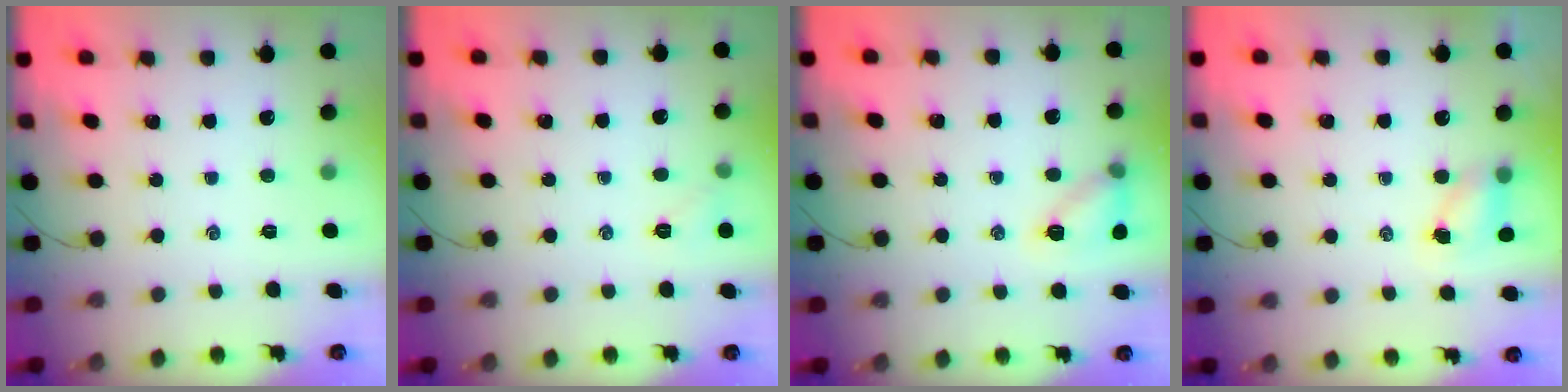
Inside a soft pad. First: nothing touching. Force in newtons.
{"total": 4.6, "press": 4.5, "slide": 1.2}
{"total": 11.2, "press": 11.0, "slide": 2.2}
{"total": 4.8, "press": 4.8, "slide": 0.7}